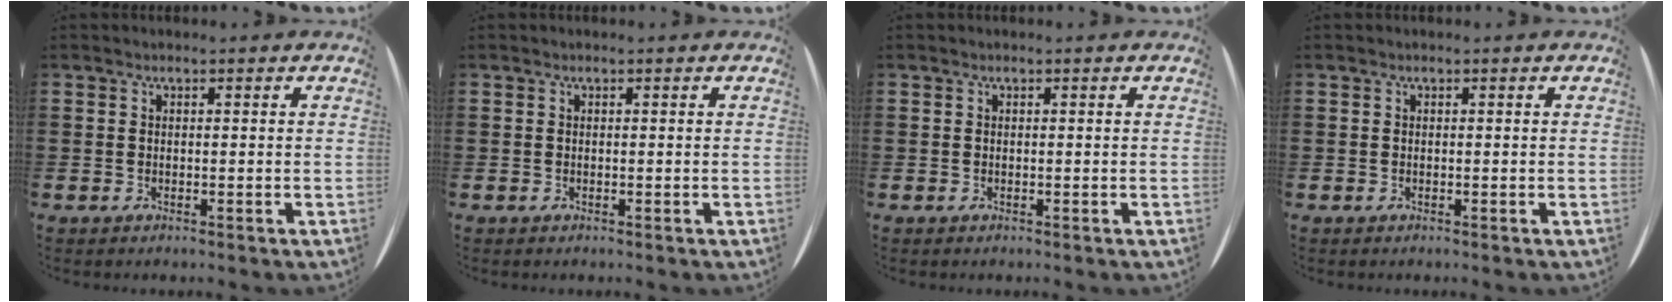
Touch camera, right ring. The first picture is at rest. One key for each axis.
{"total": 0.0}
{"total": 0.0}
{"total": 0.0}